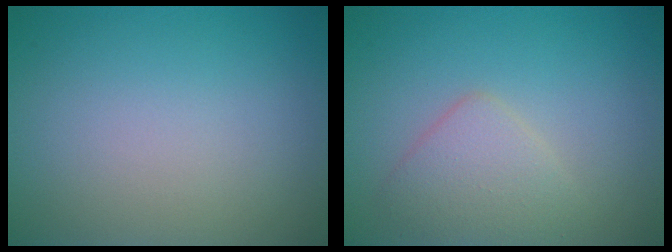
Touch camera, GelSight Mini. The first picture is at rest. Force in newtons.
{"total": 3.0, "press": 3.0, "slide": 0.1}